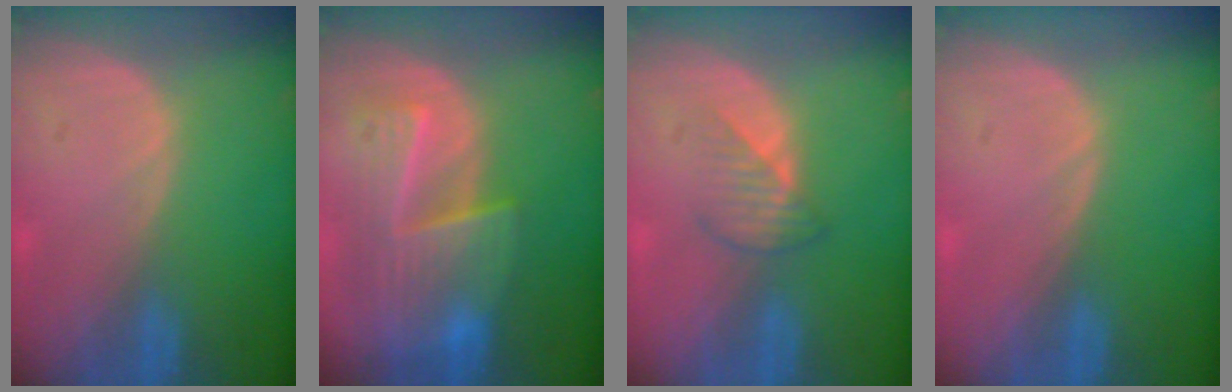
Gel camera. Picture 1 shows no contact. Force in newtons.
{"total": 9.5, "press": 8.4, "slide": 4.5}
{"total": 3.2, "press": 3.1, "slide": 1.0}
{"total": 0.0}